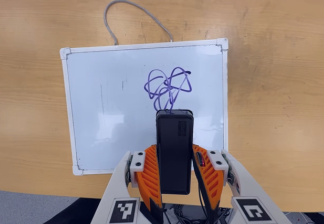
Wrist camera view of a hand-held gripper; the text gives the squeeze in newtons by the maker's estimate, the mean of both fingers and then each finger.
{"total": 3.5, "left": 2.1, "right": 5.0}